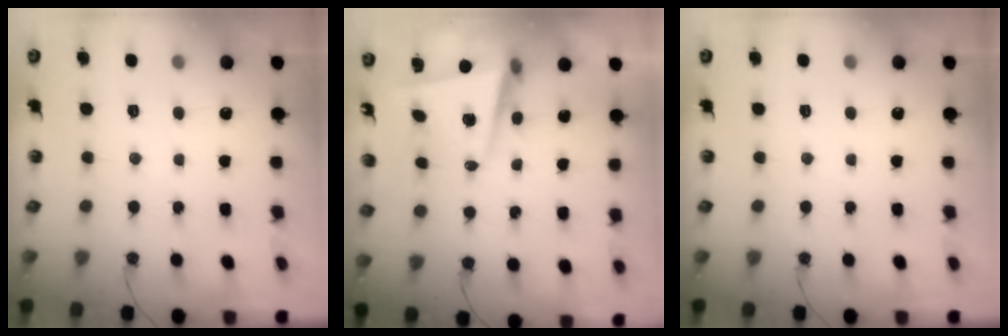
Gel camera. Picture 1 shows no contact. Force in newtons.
{"total": 5.5, "press": 5.2, "slide": 1.7}
{"total": 0.0}